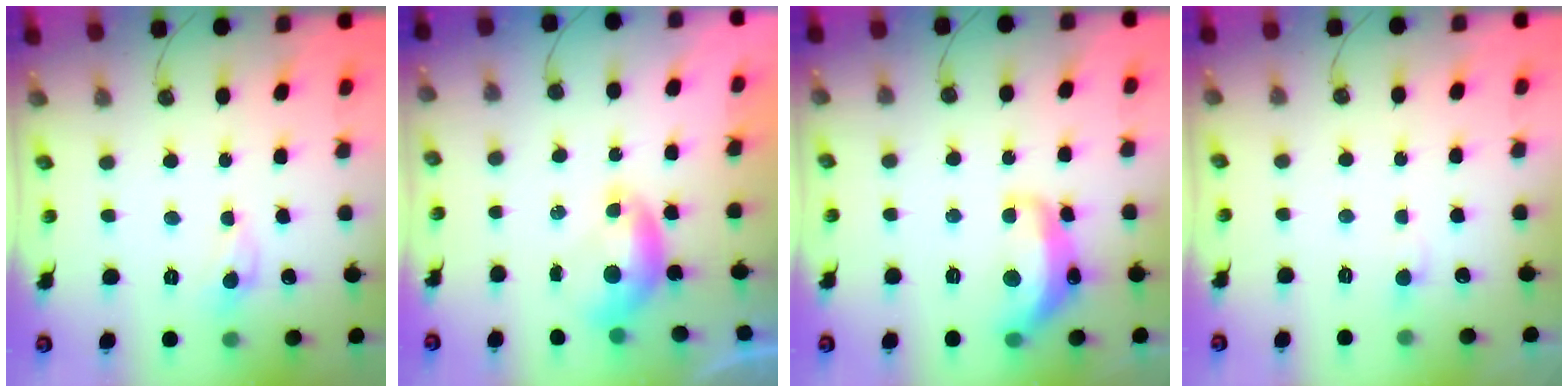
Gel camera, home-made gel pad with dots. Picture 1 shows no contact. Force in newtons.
{"total": 0.0}
{"total": 7.0, "press": 7.0, "slide": 0.6}
{"total": 0.6, "press": 0.5, "slide": 0.4}